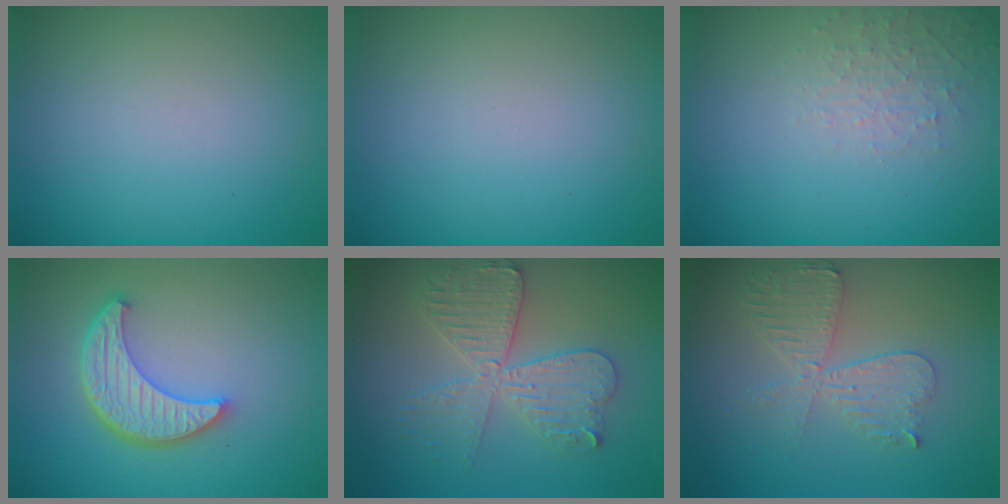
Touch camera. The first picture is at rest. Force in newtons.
{"total": 0.0}
{"total": 2.1, "press": 2.0, "slide": 0.5}
{"total": 5.6, "press": 4.2, "slide": 3.6}
{"total": 4.8, "press": 4.7, "slide": 0.7}
{"total": 4.4, "press": 3.8, "slide": 2.2}